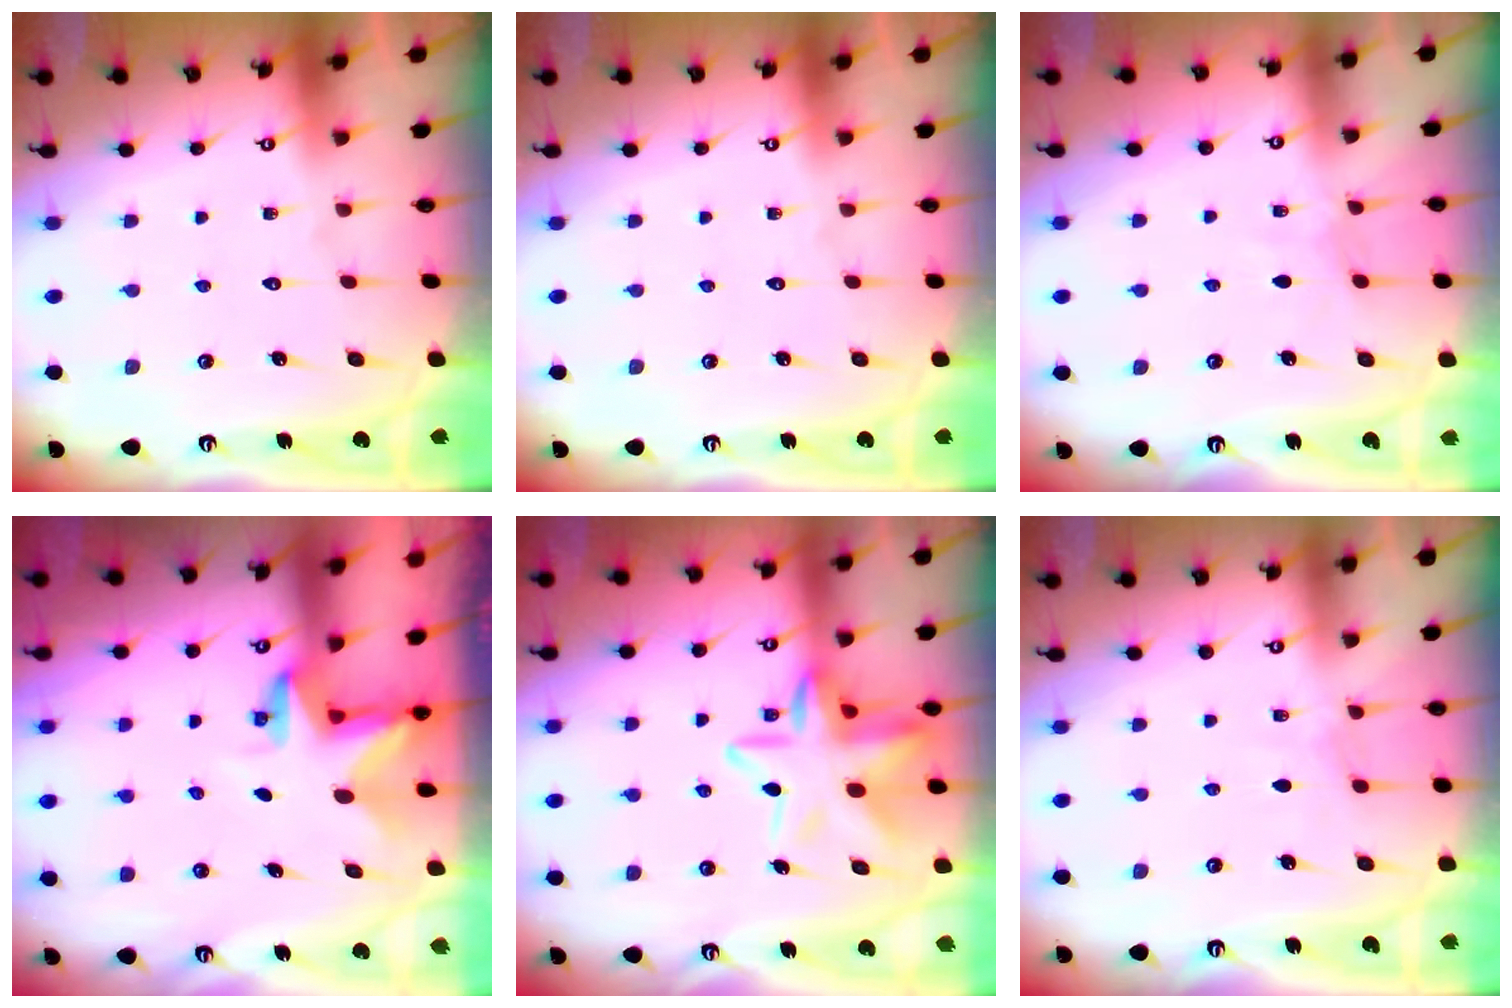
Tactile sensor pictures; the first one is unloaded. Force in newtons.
{"total": 0.0}
{"total": 2.9, "press": 2.8, "slide": 0.4}
{"total": 2.8, "press": 2.8, "slide": 0.3}
{"total": 14.3, "press": 14.2, "slide": 1.6}
{"total": 3.1, "press": 3.1, "slide": 0.5}